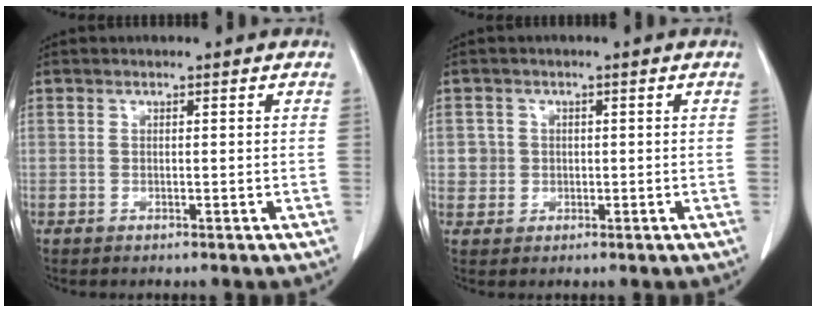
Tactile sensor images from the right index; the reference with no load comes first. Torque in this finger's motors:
{"motor_torque": [0.07, -0.03, 0.01, 0.01]}